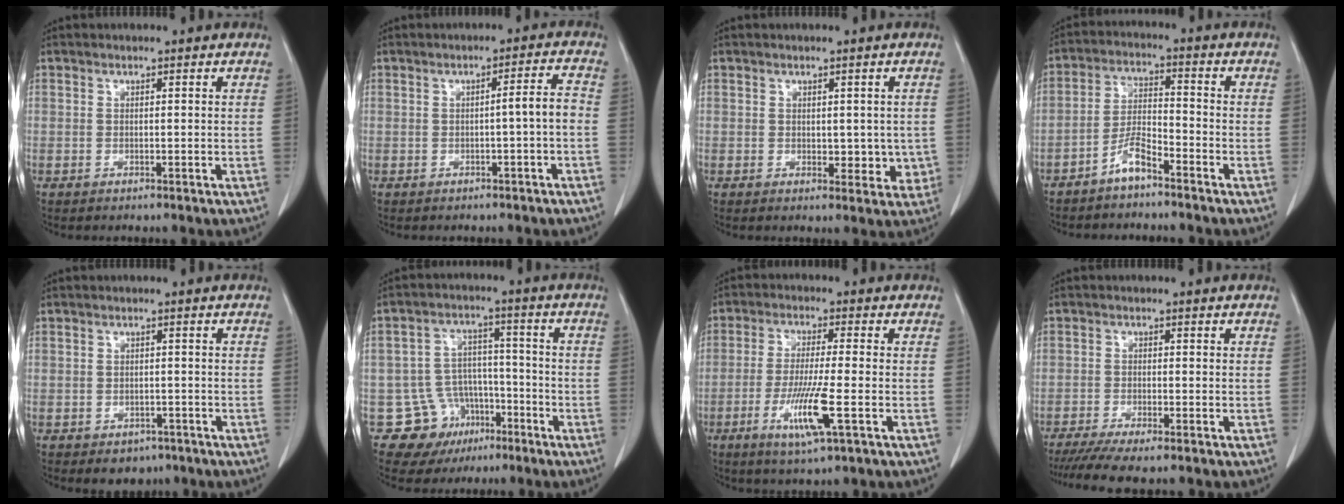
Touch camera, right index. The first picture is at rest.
{"total": 2.2, "force": [-0.9, -0.2, 2.0], "torque": [-0.027, 0.002, -0.015]}
{"total": 4.1, "force": [-0.3, 2.5, 3.2], "torque": [-0.026, -0.003, 0.001]}
{"total": 4.9, "force": [-3.8, 0.9, 3.0], "torque": [-0.063, 0.005, -0.072]}
{"total": 3.6, "force": [-2.5, 2.4, 1.0], "torque": [-0.004, 0.007, -0.024]}
{"total": 9.9, "force": [-4.9, 8.4, 1.3], "torque": [-0.017, 0.042, -0.062]}
{"total": 8.7, "force": [-3.2, -0.2, 8.1], "torque": [-0.158, -0.020, -0.060]}
{"total": 7.9, "force": [-6.7, 0.3, 4.3], "torque": [-0.059, -0.016, -0.107]}